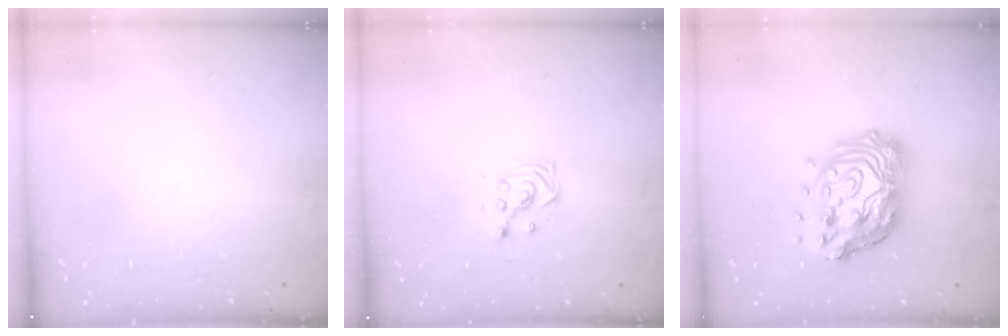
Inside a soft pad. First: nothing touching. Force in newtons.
{"total": 2.9, "press": 2.9, "slide": 0.4}
{"total": 18.3, "press": 18.2, "slide": 1.8}